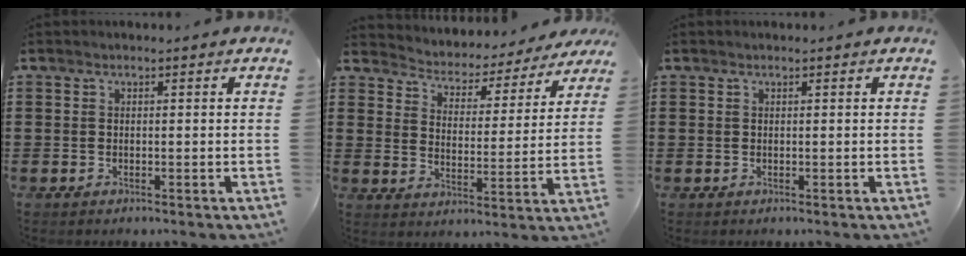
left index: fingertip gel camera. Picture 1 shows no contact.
{"total": 3.2, "force": [3.1, 0.6, -0.3], "torque": [-0.020, -0.031, 0.043]}
{"total": 0.0}